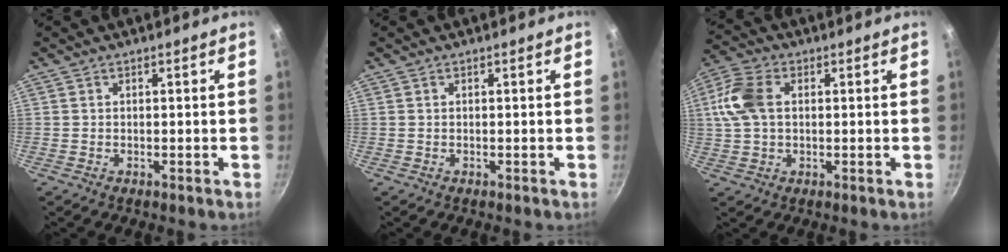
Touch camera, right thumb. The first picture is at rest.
{"total": 0.0}
{"total": 9.0, "force": [1.5, 5.8, 6.7], "torque": [-0.154, 0.018, 0.029]}